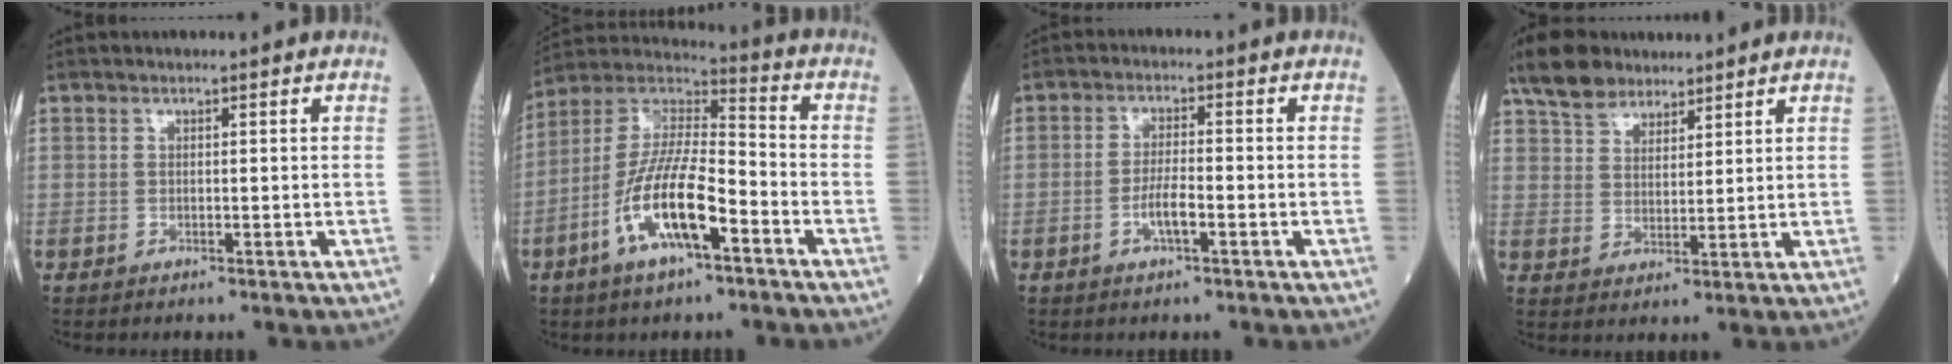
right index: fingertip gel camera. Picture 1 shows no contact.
{"total": 14.1, "force": [-5.9, 3.6, 12.3], "torque": [-0.245, 0.005, -0.112]}
{"total": 3.7, "force": [-1.5, 0.6, 3.4], "torque": [-0.065, 0.001, -0.029]}
{"total": 7.7, "force": [6.2, 3.9, 2.6], "torque": [-0.053, 0.023, 0.118]}